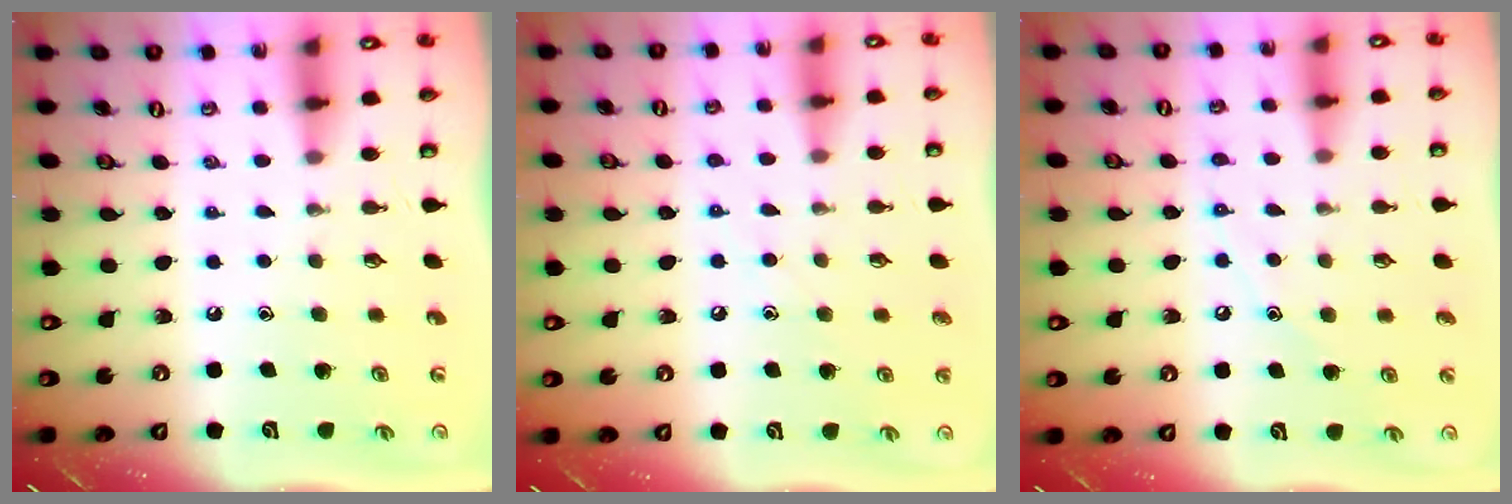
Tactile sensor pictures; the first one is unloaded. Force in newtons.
{"total": 5.8, "press": 5.8, "slide": 0.4}
{"total": 6.1, "press": 6.1, "slide": 0.4}